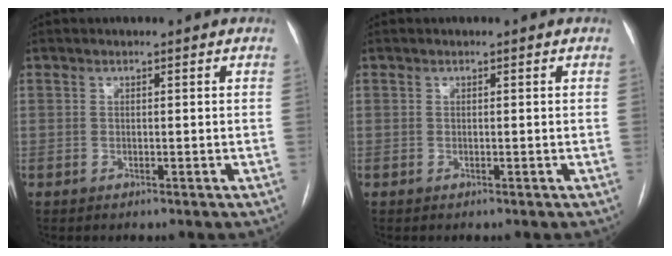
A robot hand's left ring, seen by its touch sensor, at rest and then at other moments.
{"total": 0.0}